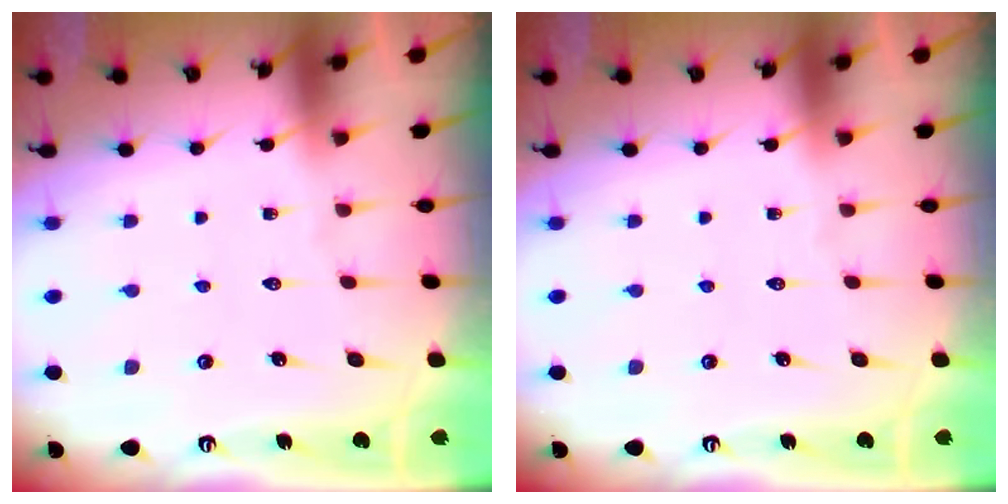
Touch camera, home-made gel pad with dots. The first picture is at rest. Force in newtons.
{"total": 0.0}